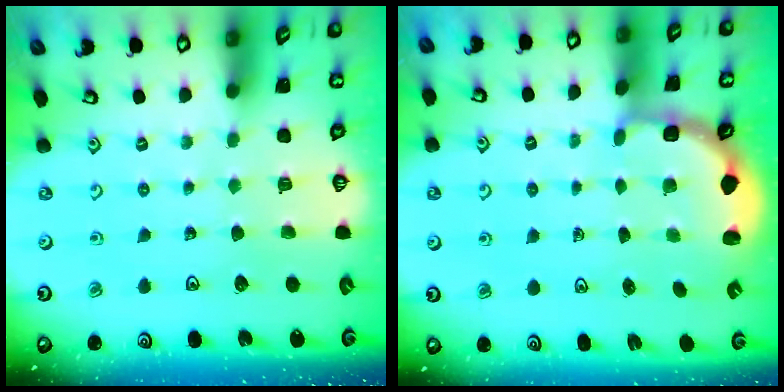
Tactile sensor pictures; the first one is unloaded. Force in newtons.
{"total": 3.0, "press": 2.6, "slide": 1.5}